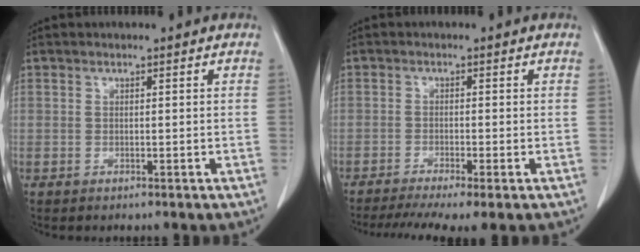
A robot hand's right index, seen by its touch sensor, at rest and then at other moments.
{"total": 8.2, "force": [-6.0, 0.5, 5.5], "torque": [-0.088, -0.013, -0.098]}